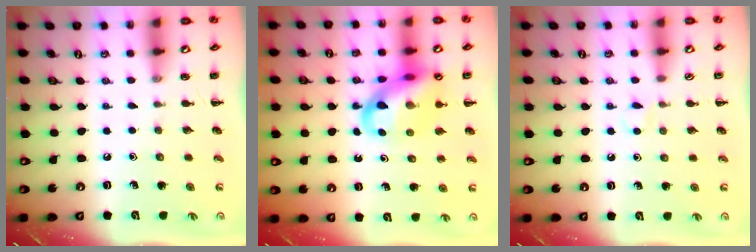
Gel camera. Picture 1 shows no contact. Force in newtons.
{"total": 15.2, "press": 14.8, "slide": 3.0}
{"total": 2.9, "press": 2.7, "slide": 0.9}